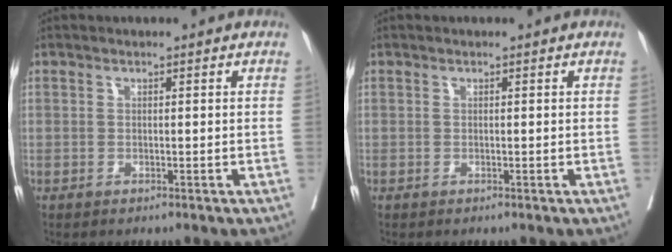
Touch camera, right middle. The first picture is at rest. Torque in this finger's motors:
{"motor_torque": [0.03, -0.19, 0.00, 0.00]}